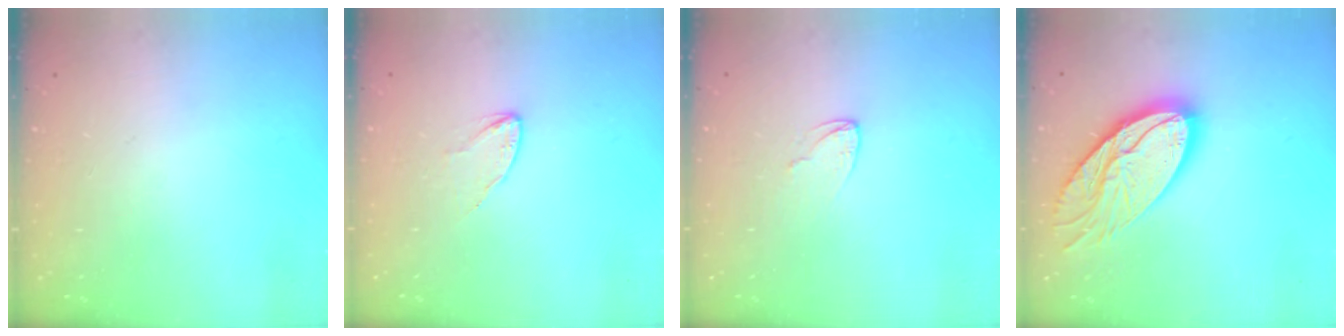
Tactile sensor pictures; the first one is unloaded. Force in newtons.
{"total": 3.8, "press": 3.7, "slide": 0.4}
{"total": 3.8, "press": 3.8, "slide": 0.3}
{"total": 19.2, "press": 19.1, "slide": 1.5}